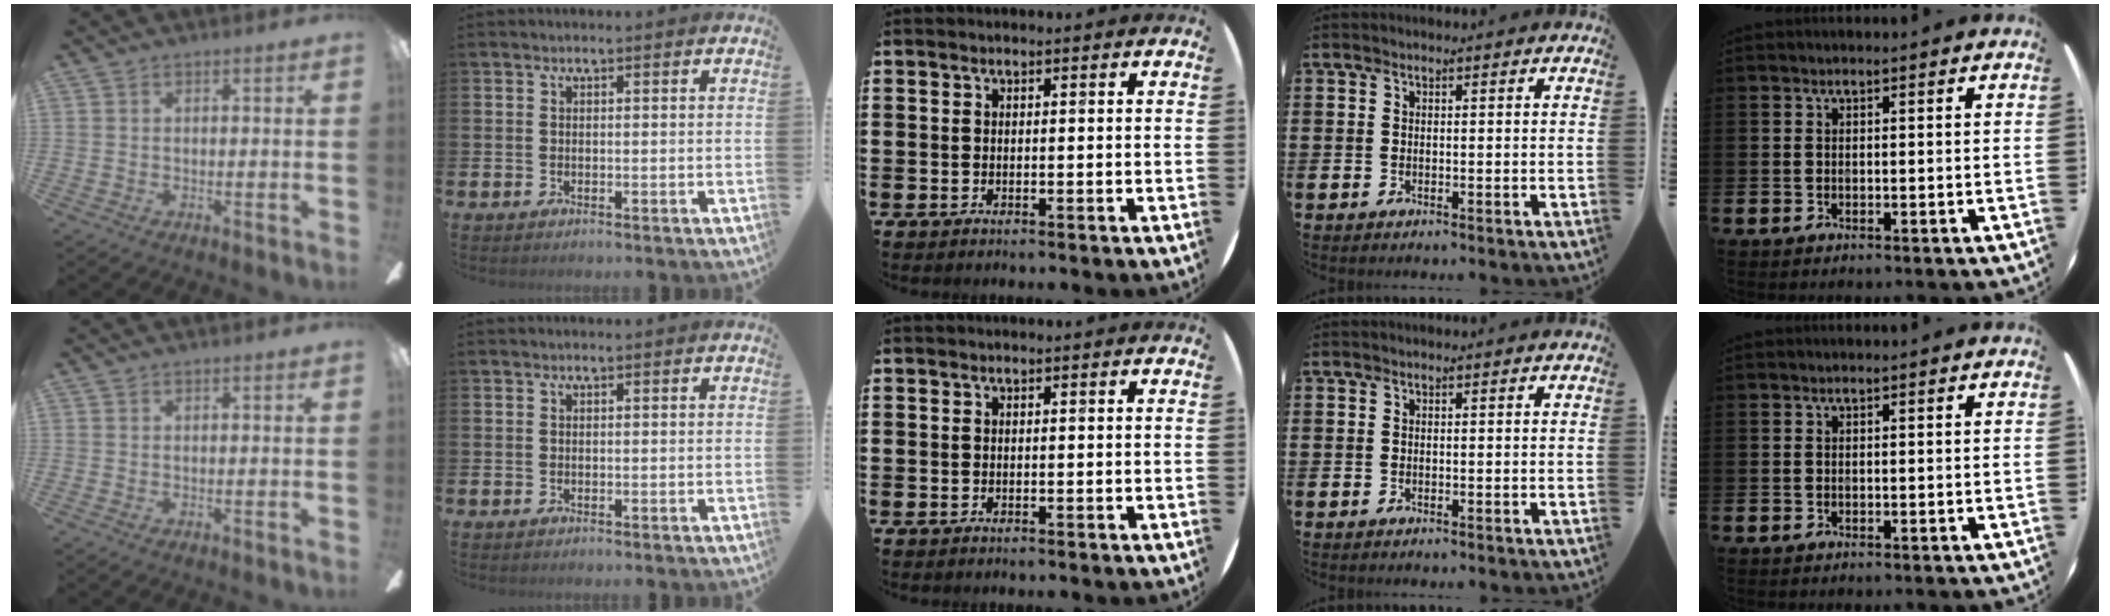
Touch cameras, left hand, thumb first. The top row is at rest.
{}